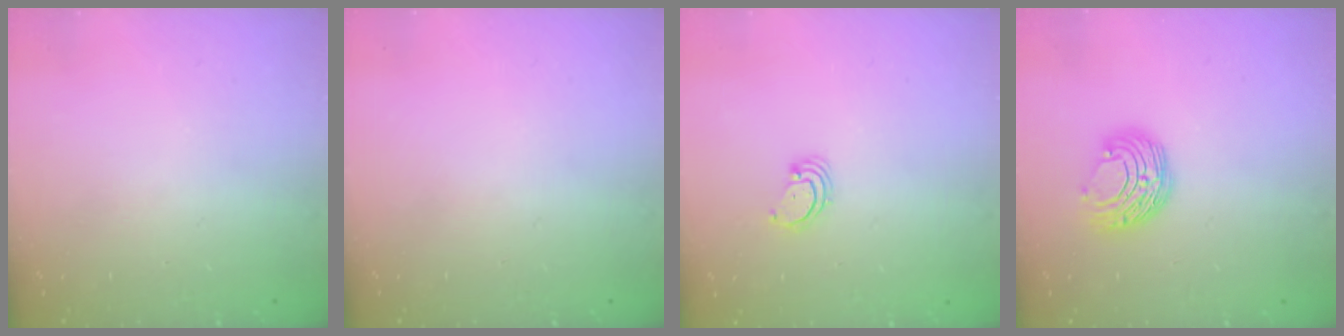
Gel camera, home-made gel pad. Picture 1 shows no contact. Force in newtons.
{"total": 0.0}
{"total": 2.5, "press": 2.5, "slide": 0.2}
{"total": 8.7, "press": 8.6, "slide": 0.6}